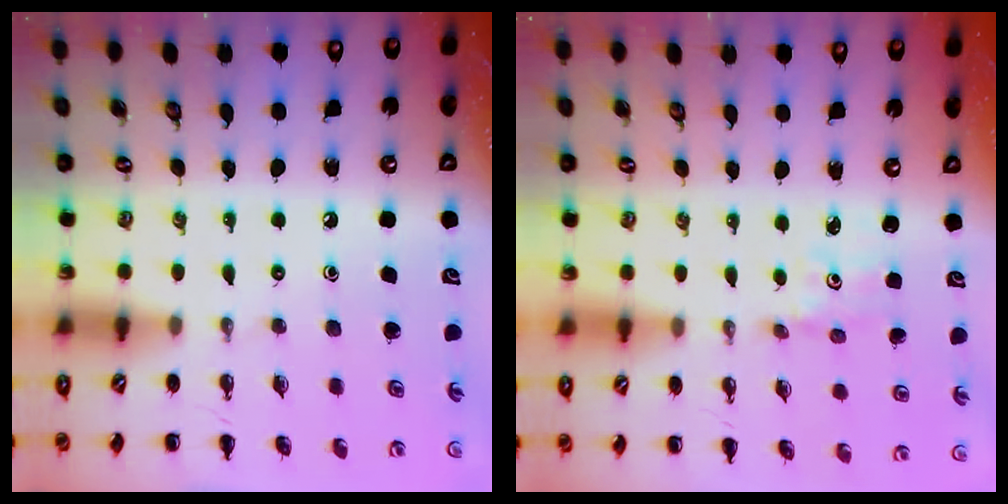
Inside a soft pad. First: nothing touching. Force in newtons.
{"total": 1.2, "press": 1.1, "slide": 0.4}